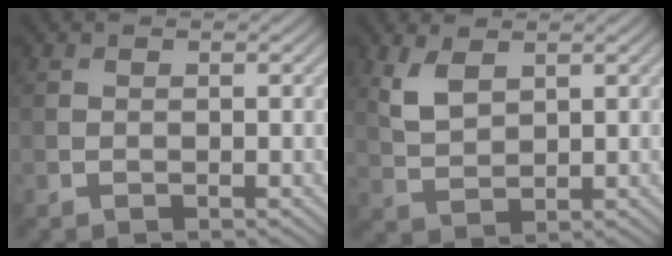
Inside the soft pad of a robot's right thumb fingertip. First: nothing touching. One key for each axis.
{"total": 4.1, "fx": 2.2, "fy": 2.0, "fz": 2.8, "tx": -0.073, "ty": -0.002, "tz": 0.049}